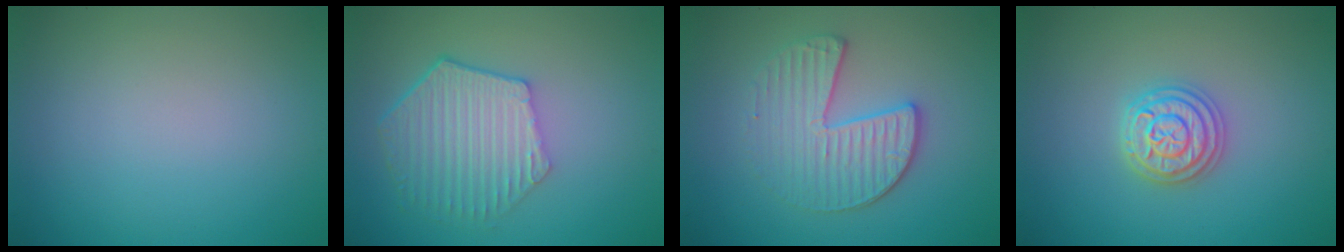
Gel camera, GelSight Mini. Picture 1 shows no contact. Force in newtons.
{"total": 5.9, "press": 4.4, "slide": 3.8}
{"total": 3.7, "press": 3.5, "slide": 1.3}
{"total": 3.6, "press": 3.6, "slide": 0.5}